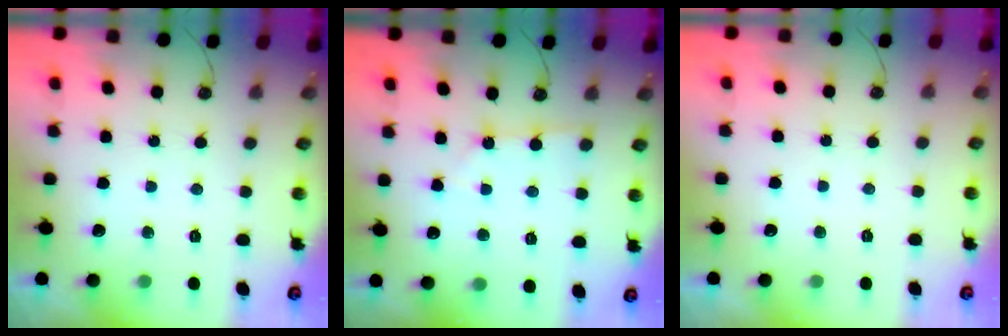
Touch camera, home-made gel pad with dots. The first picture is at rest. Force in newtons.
{"total": 1.8, "press": 1.8, "slide": 0.3}
{"total": 0.0}